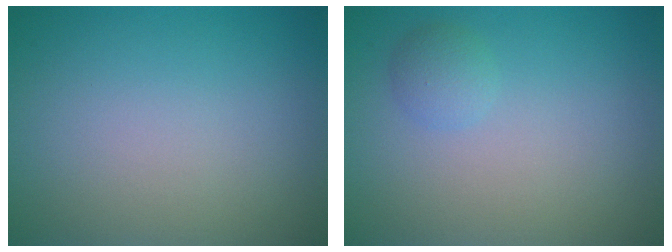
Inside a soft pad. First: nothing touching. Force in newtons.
{"total": 1.3, "press": 1.3, "slide": 0.0}